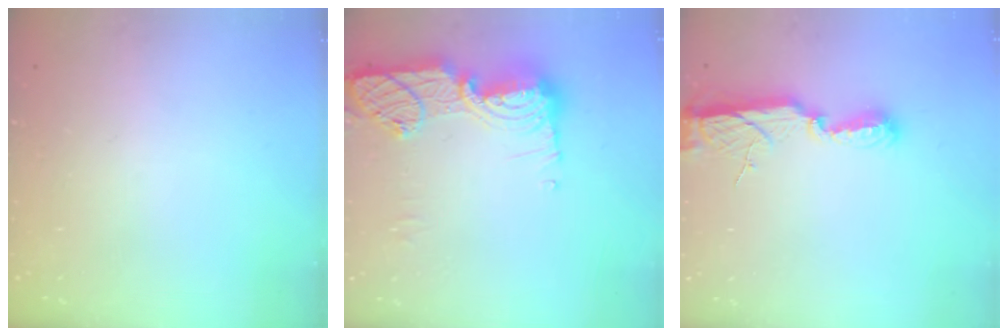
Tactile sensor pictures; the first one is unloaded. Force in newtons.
{"total": 16.5, "press": 16.4, "slide": 1.2}
{"total": 8.4, "press": 8.4, "slide": 0.5}